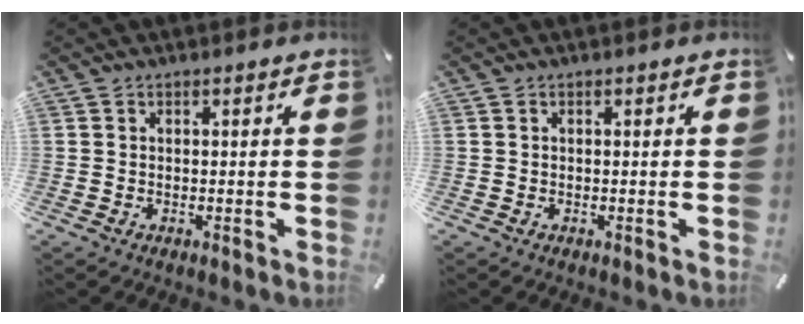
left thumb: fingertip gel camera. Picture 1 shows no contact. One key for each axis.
{"total": 0.0}